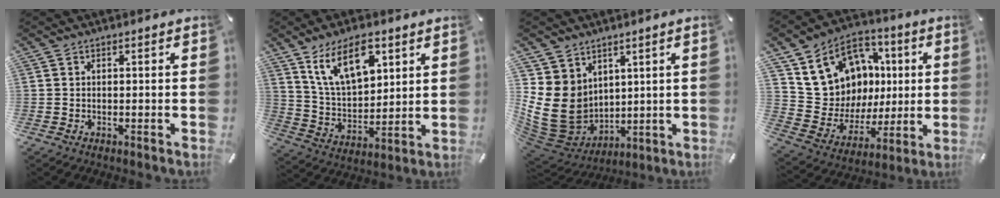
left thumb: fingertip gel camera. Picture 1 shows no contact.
{"total": 14.3, "force": [8.1, 7.8, 8.9], "torque": [-0.168, -0.022, 0.146]}
{"total": 15.5, "force": [1.2, 13.6, 7.2], "torque": [-0.170, -0.024, 0.029]}
{"total": 14.3, "force": [5.3, 12.7, 3.9], "torque": [-0.067, -0.038, 0.117]}